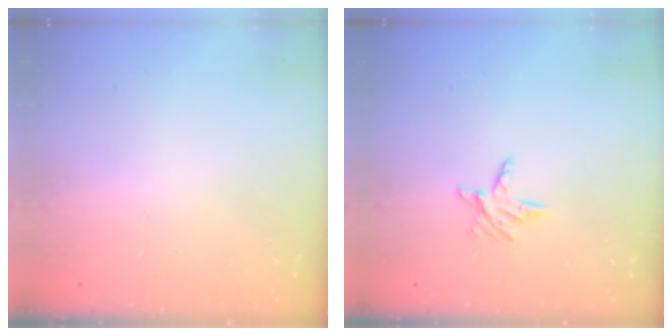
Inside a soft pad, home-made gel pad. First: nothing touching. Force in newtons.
{"total": 3.9, "press": 3.9, "slide": 0.5}